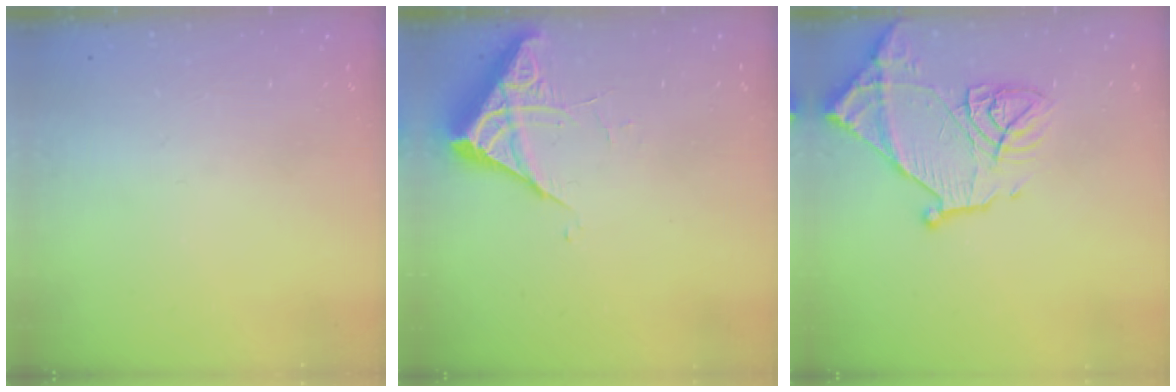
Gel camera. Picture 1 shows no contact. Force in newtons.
{"total": 5.4, "press": 5.4, "slide": 0.3}
{"total": 14.6, "press": 14.6, "slide": 1.0}